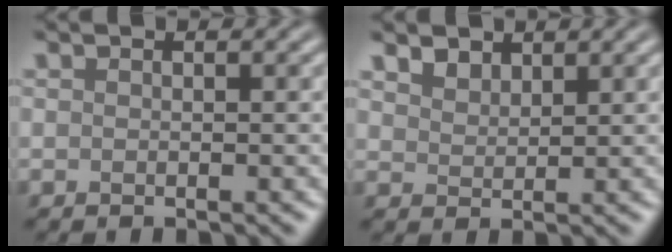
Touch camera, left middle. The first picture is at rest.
{"total": 1.9, "force": [1.6, 1.0, 0.5], "torque": [-0.020, -0.009, 0.041]}